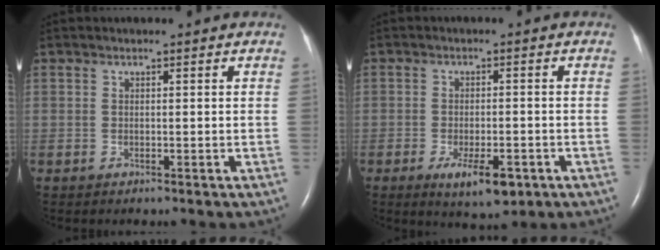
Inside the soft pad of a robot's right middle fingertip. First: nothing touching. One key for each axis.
{"total": 6.3, "fx": -3.1, "fy": 2.0, "fz": 5.0, "tx": -0.087, "ty": -0.010, "tz": -0.041}